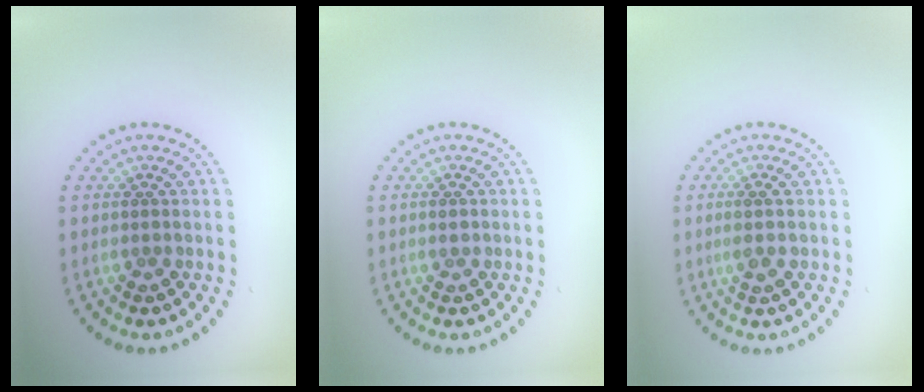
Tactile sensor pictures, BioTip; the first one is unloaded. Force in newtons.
{"total": 0.8, "press": 0.8, "slide": 0.1}
{"total": 1.5, "press": 1.3, "slide": 0.7}